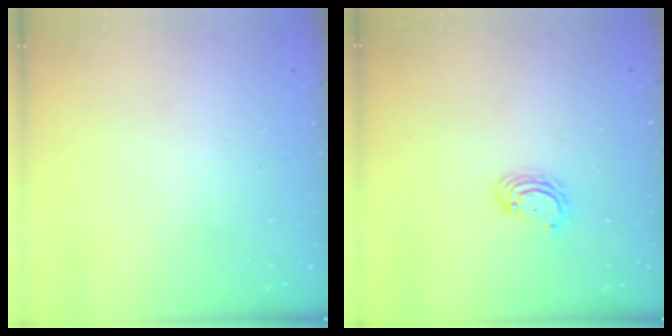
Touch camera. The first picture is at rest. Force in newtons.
{"total": 3.8, "press": 3.8, "slide": 0.1}